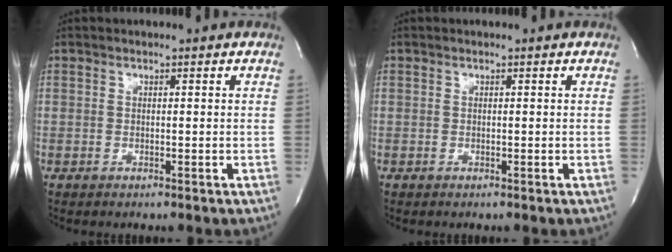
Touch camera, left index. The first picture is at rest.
{"total": 0.7, "force": [-0.7, 0.0, -0.1], "torque": [0.003, -0.005, -0.012]}